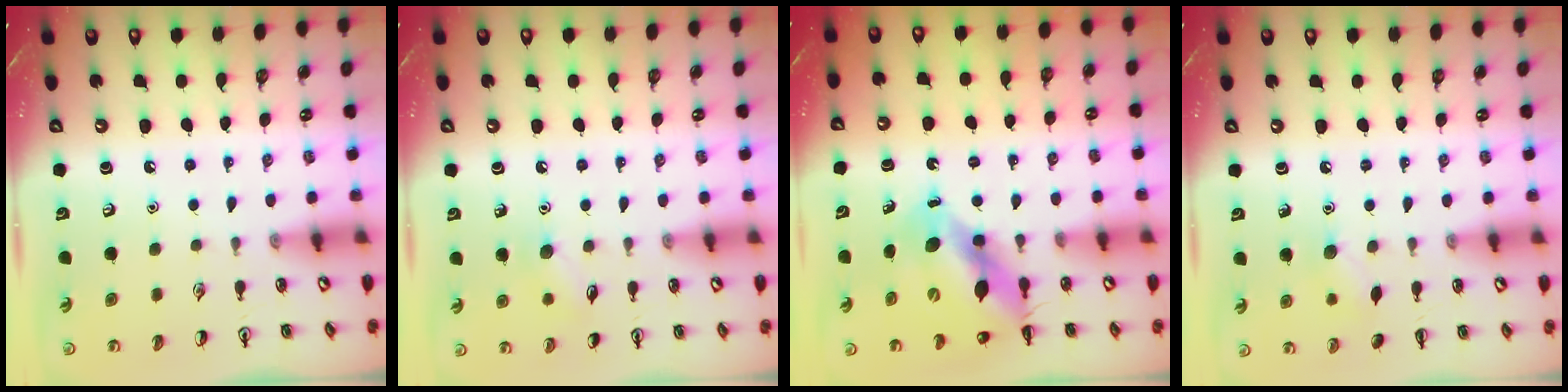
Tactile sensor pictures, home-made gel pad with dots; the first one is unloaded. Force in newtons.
{"total": 6.5, "press": 6.2, "slide": 1.9}
{"total": 10.7, "press": 10.3, "slide": 2.7}
{"total": 7.8, "press": 7.7, "slide": 1.6}